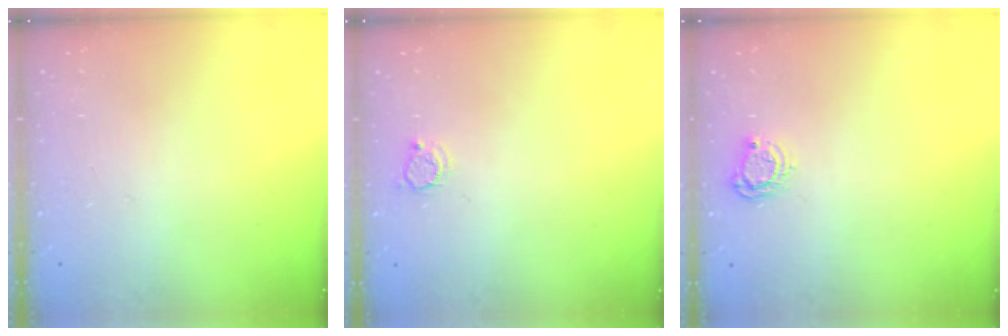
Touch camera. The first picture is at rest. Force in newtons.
{"total": 3.2, "press": 3.2, "slide": 0.4}
{"total": 5.0, "press": 5.0, "slide": 0.6}